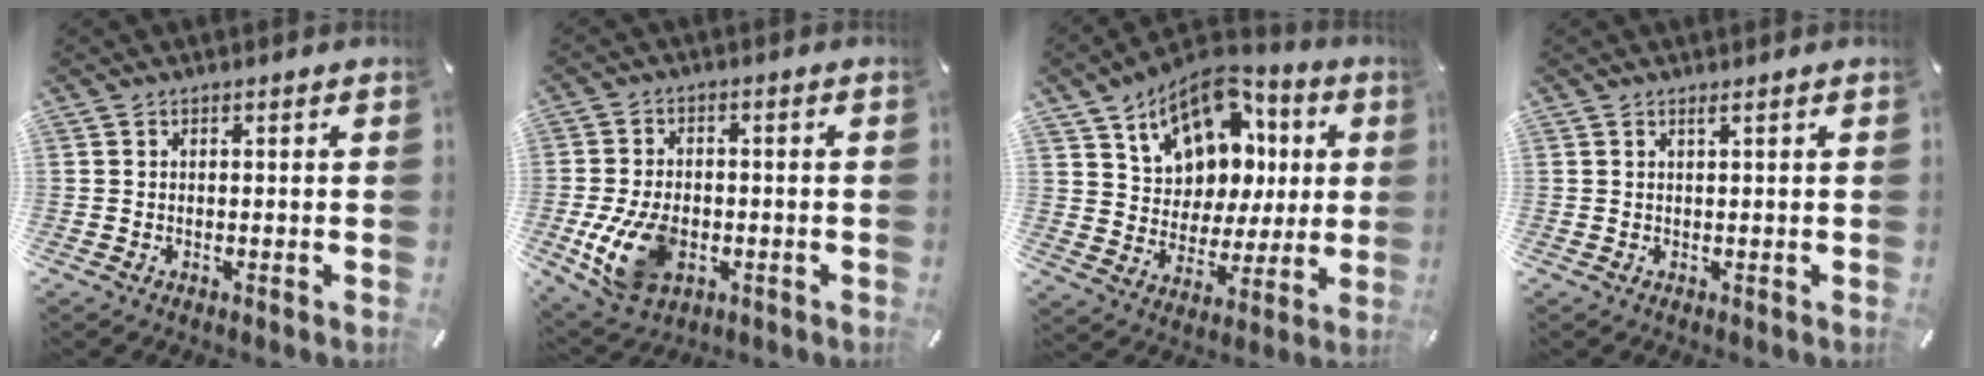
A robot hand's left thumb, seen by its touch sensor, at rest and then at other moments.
{"total": 11.9, "force": [-3.0, 8.0, 8.3], "torque": [-0.172, 0.002, -0.050]}
{"total": 15.4, "force": [8.1, 11.2, 6.8], "torque": [-0.120, -0.041, 0.151]}
{"total": 1.0, "force": [0.6, 0.0, 0.8], "torque": [-0.016, -0.002, 0.010]}